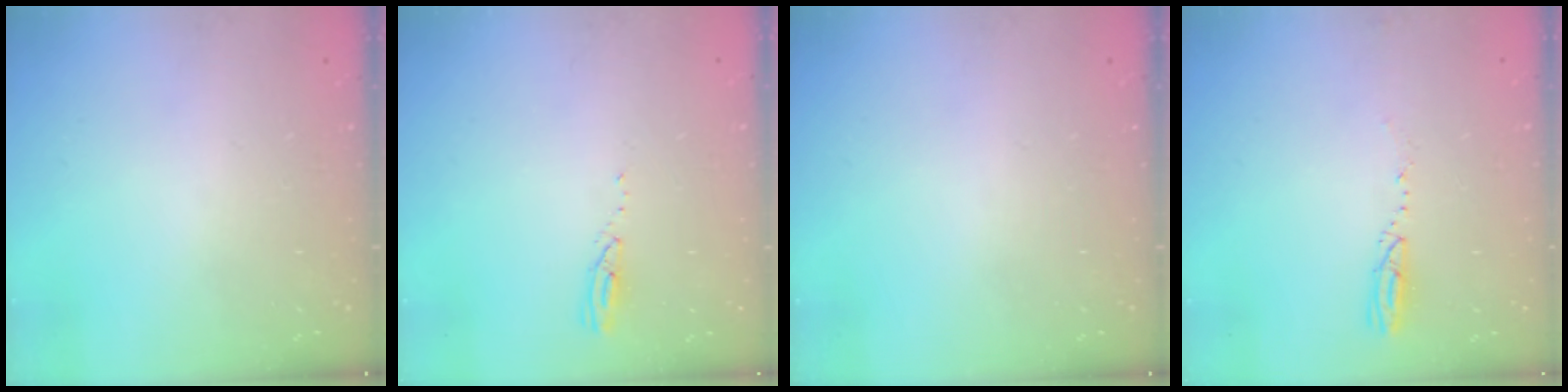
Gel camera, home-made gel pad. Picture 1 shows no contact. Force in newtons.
{"total": 3.4, "press": 3.4, "slide": 0.3}
{"total": 0.0}
{"total": 3.6, "press": 3.1, "slide": 1.7}